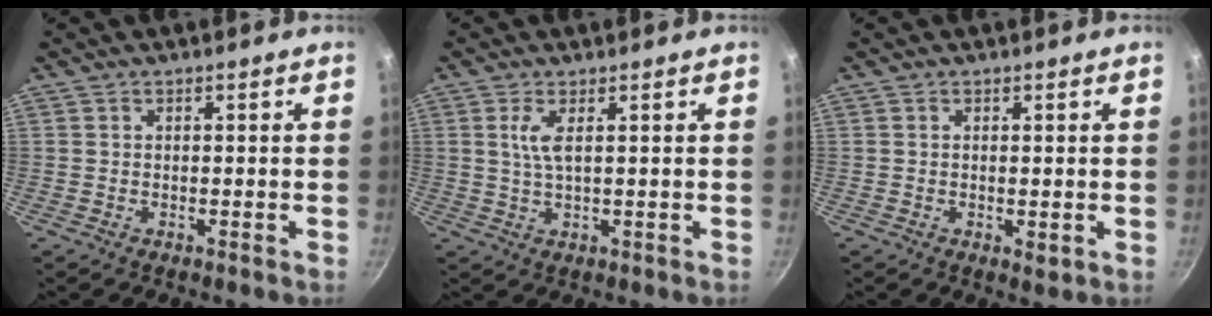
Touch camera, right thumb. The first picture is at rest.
{"total": 5.3, "force": [1.5, 1.4, 4.9], "torque": [-0.107, -0.008, 0.032]}
{"total": 1.5, "force": [0.0, 0.6, 1.3], "torque": [-0.022, -0.006, -0.001]}